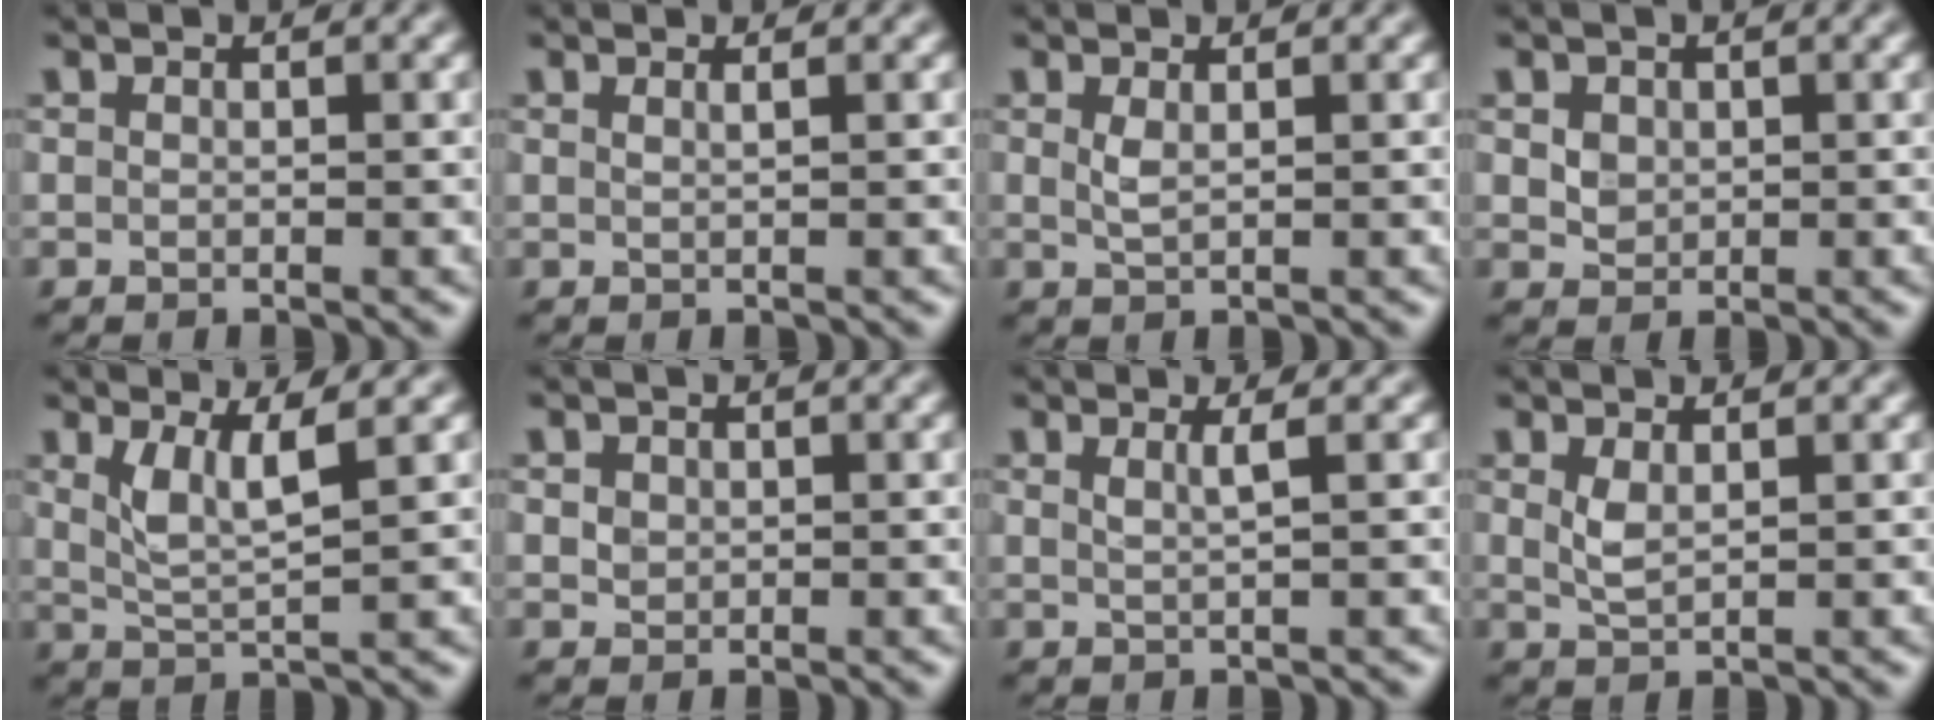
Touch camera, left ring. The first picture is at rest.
{"total": 0.9, "force": [0.5, 0.3, 0.6], "torque": [-0.005, -0.003, 0.003]}
{"total": 1.2, "force": [0.5, 0.4, 1.0], "torque": [-0.025, -0.002, 0.012]}
{"total": 1.8, "force": [0.6, 1.5, 0.8], "torque": [-0.018, -0.003, 0.020]}
{"total": 3.6, "force": [1.6, 0.8, 3.1], "torque": [-0.065, -0.007, 0.035]}
{"total": 1.0, "force": [0.2, 0.9, 0.3], "torque": [-0.003, -0.004, 0.007]}
{"total": 1.7, "force": [0.6, 0.5, 1.5], "torque": [-0.018, -0.001, 0.006]}
{"total": 1.5, "force": [0.6, 0.6, 1.3], "torque": [-0.033, -0.003, 0.018]}